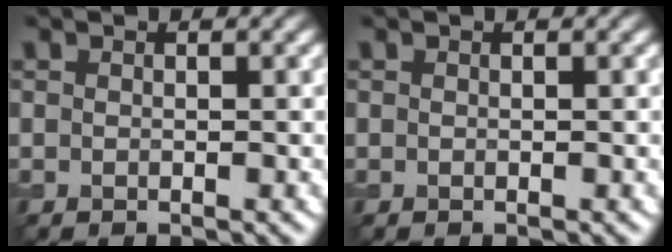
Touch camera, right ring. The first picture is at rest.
{"total": 0.0}